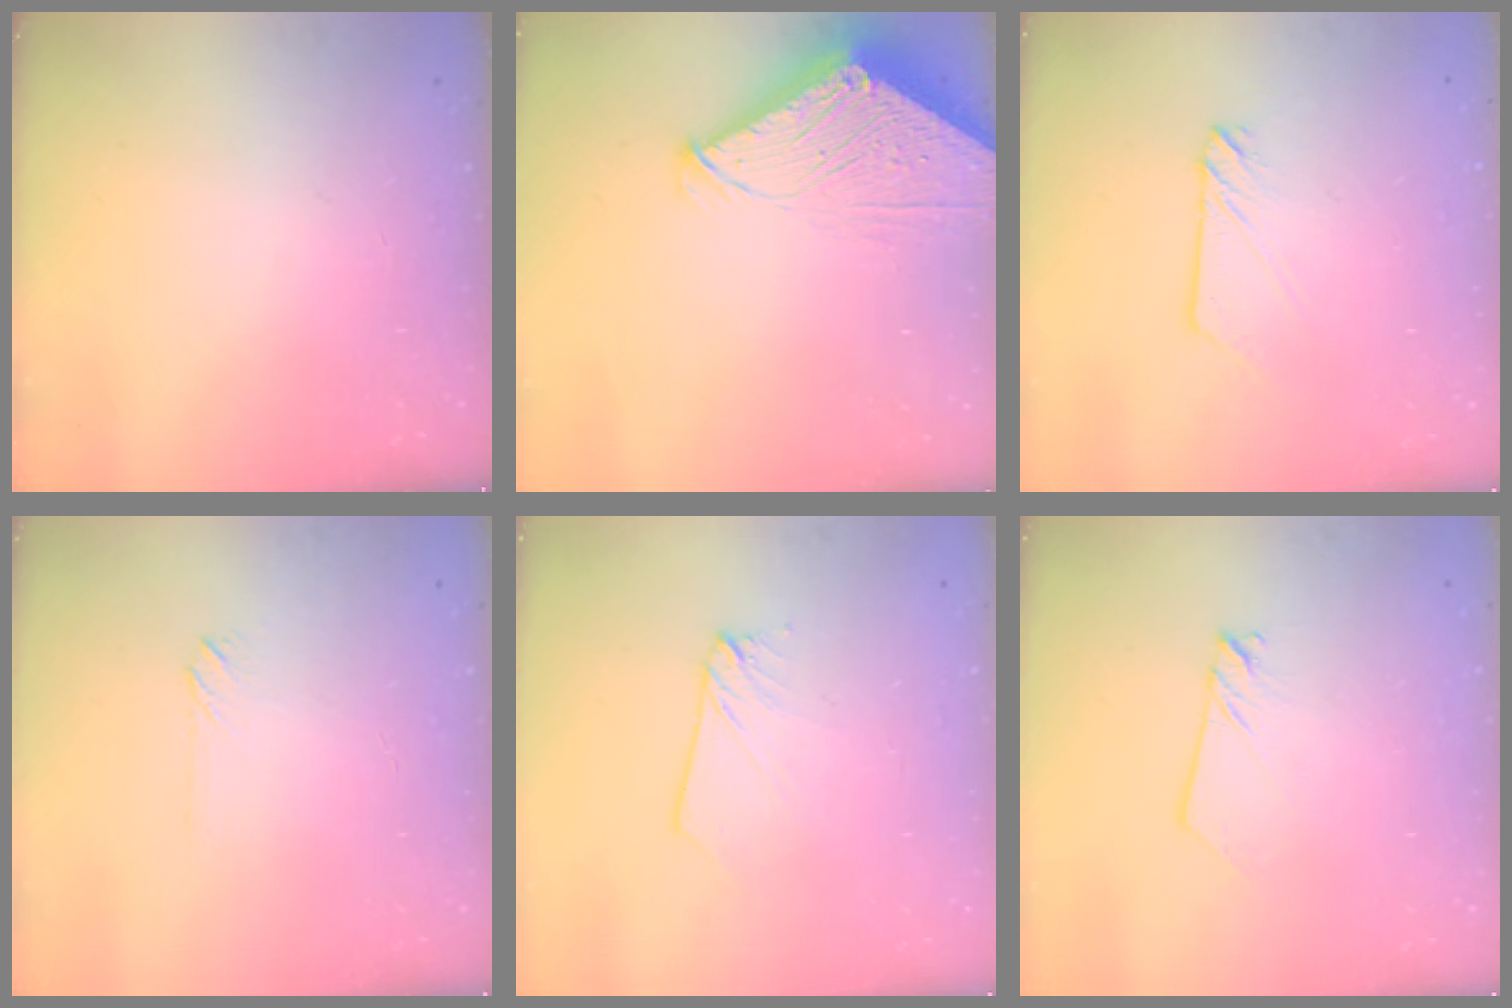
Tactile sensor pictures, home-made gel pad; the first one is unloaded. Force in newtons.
{"total": 7.1, "press": 7.1, "slide": 0.8}
{"total": 3.0, "press": 3.0, "slide": 0.2}
{"total": 2.0, "press": 2.0, "slide": 0.3}
{"total": 3.1, "press": 3.0, "slide": 0.3}
{"total": 2.5, "press": 2.5, "slide": 0.1}